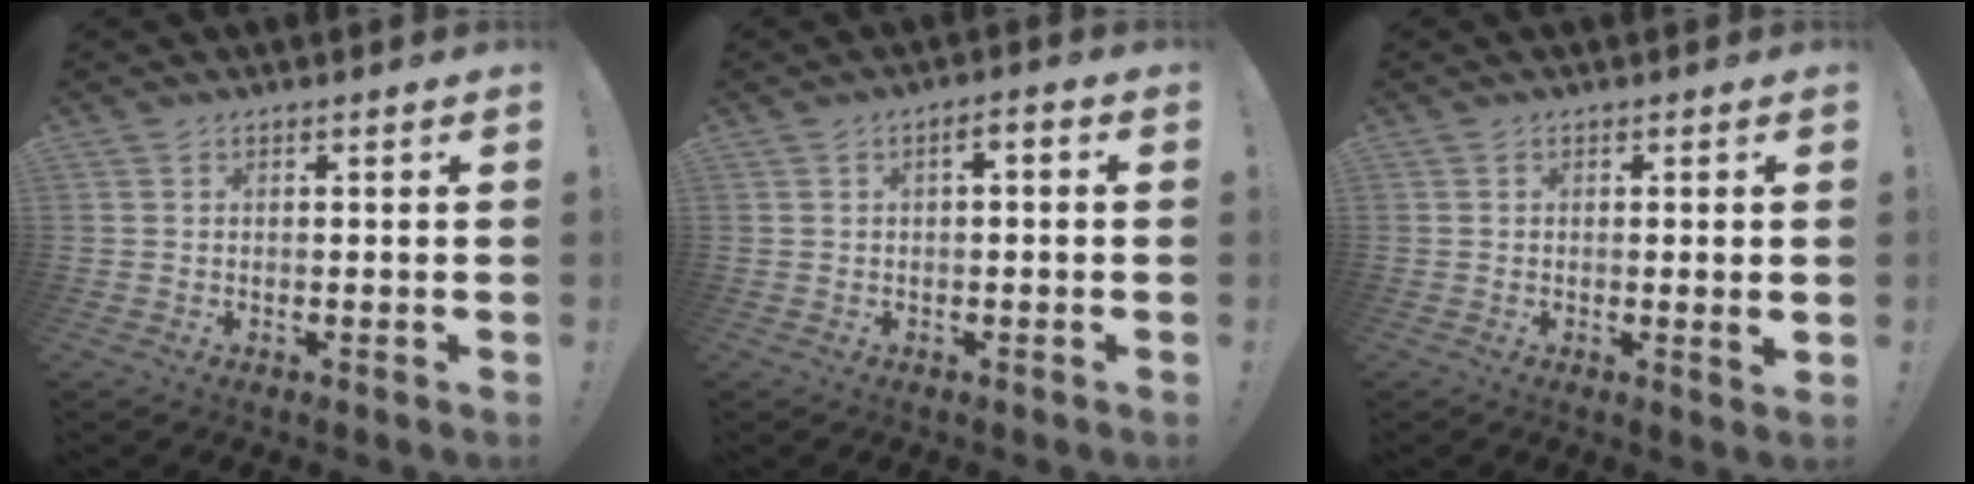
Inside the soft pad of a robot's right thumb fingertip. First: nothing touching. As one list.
[{"total": 2.6, "force": [-0.8, 1.1, 2.2], "torque": [-0.037, 0.013, -0.017]}, {"total": 2.6, "force": [0.3, -0.1, 2.6], "torque": [-0.035, -0.009, 0.004]}]